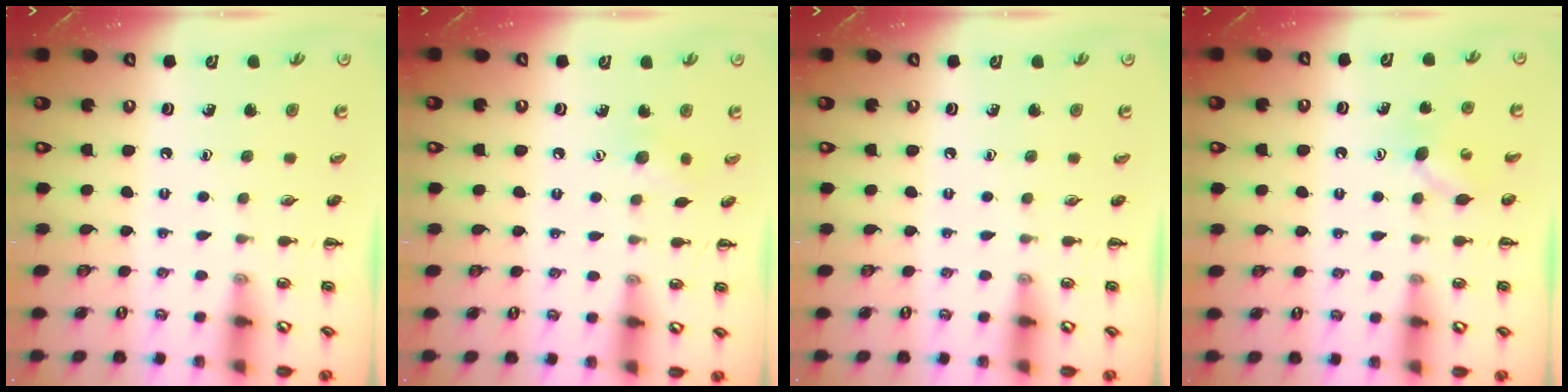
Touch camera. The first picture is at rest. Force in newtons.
{"total": 4.8, "press": 4.6, "slide": 1.1}
{"total": 0.0}
{"total": 5.2, "press": 5.1, "slide": 1.1}